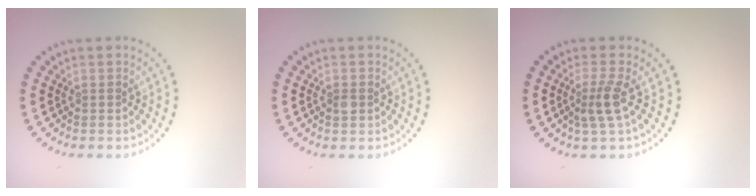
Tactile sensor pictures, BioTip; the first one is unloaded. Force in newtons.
{"total": 0.9, "press": 0.9, "slide": 0.0}
{"total": 2.4, "press": 1.8, "slide": 1.6}